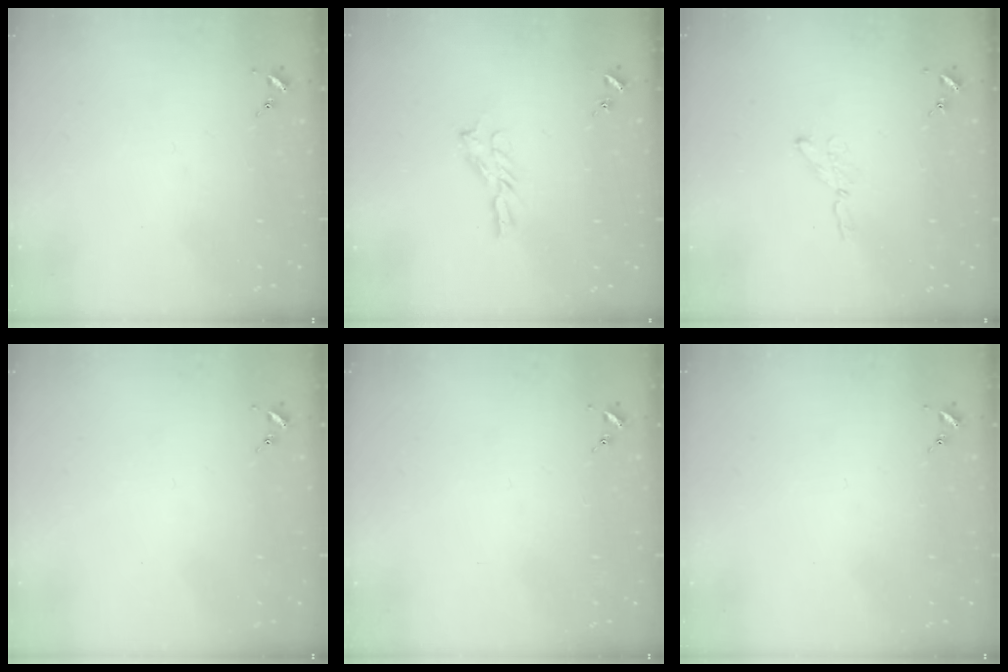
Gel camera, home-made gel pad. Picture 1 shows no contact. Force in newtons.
{"total": 6.2, "press": 6.2, "slide": 0.1}
{"total": 3.9, "press": 3.9, "slide": 0.3}
{"total": 0.0}
{"total": 0.0}
{"total": 0.0}